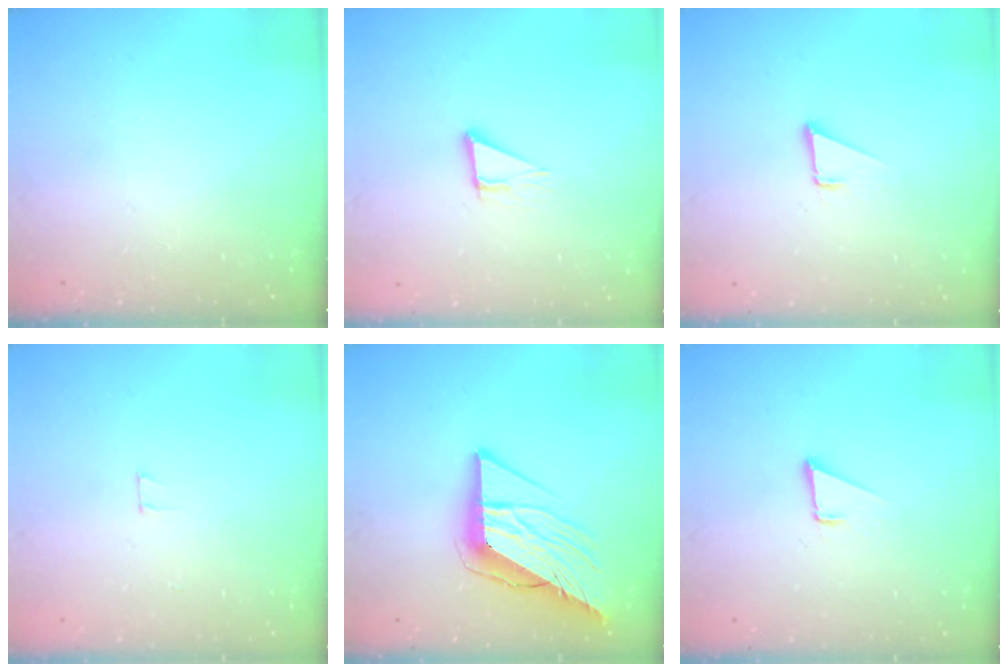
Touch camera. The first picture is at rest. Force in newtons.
{"total": 3.8, "press": 3.7, "slide": 0.4}
{"total": 1.7, "press": 1.7, "slide": 0.1}
{"total": 2.5, "press": 2.5, "slide": 0.2}
{"total": 14.7, "press": 14.6, "slide": 1.7}
{"total": 1.7, "press": 1.7, "slide": 0.1}